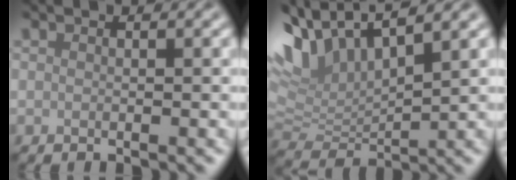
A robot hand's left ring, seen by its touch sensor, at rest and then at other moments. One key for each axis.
{"total": 8.6, "fx": 4.8, "fy": 3.7, "fz": 6.1, "tx": -0.137, "ty": 0.012, "tz": 0.086}